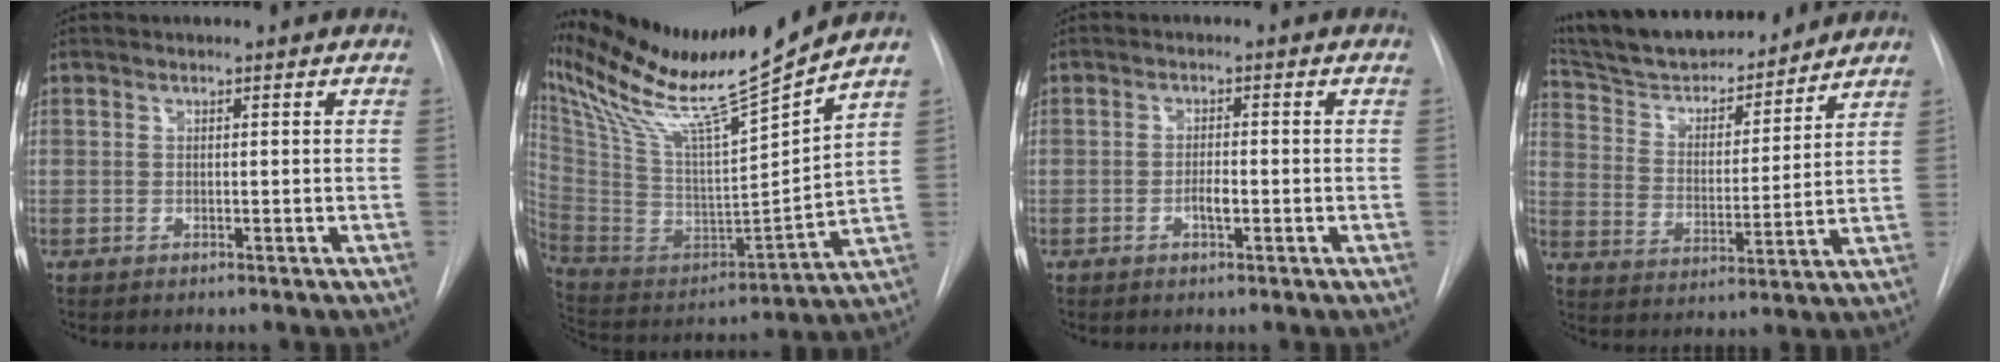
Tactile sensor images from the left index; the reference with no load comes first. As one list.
[{"total": 22.6, "force": [19.2, -1.0, 11.9], "torque": [-0.216, -0.037, 0.340]}, {"total": 1.9, "force": [-0.7, 0.4, 1.7], "torque": [-0.030, 0.002, -0.013]}, {"total": 18.6, "force": [17.0, 3.8, 6.5], "torque": [-0.109, 0.009, 0.277]}]